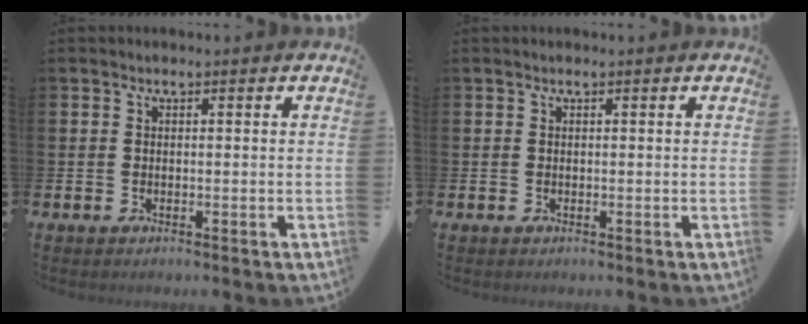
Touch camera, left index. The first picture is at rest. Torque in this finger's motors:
{"motor_torque": [0.00, 0.00, -0.02, 0.00]}